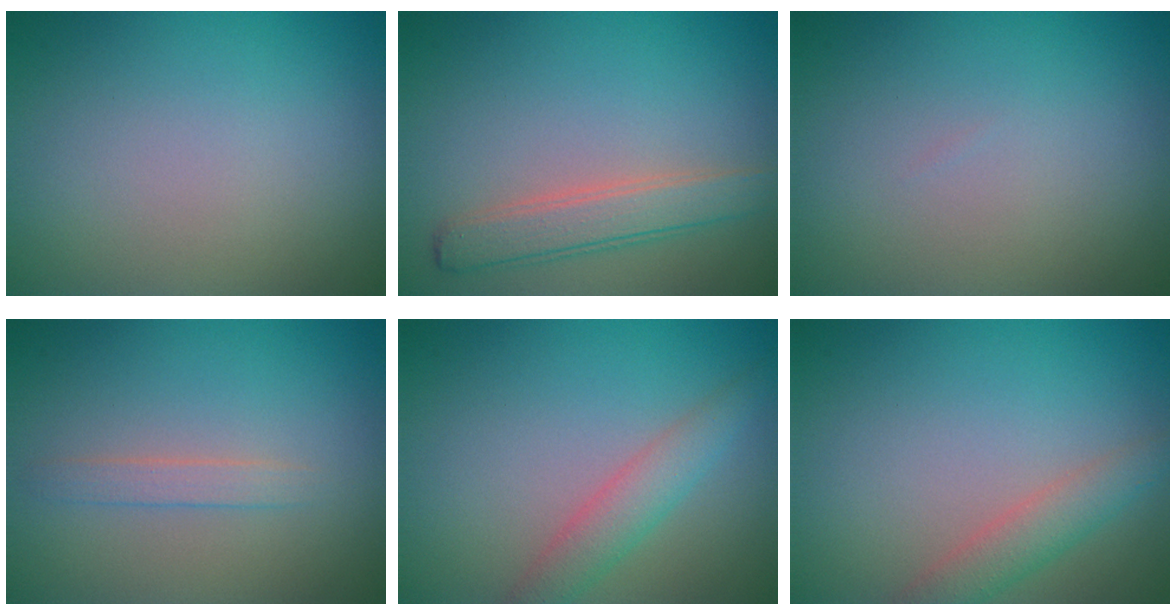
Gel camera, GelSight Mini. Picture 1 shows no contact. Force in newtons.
{"total": 2.9, "press": 2.9, "slide": 0.2}
{"total": 0.0}
{"total": 1.2, "press": 1.2, "slide": 0.0}
{"total": 2.7, "press": 2.7, "slide": 0.1}
{"total": 2.5, "press": 2.5, "slide": 0.2}